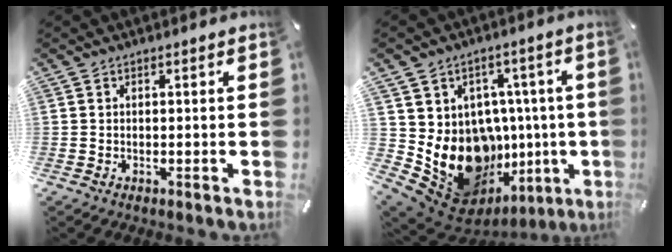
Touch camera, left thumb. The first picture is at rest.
{"total": 18.8, "force": [-3.6, 14.7, 11.1], "torque": [-0.193, -0.014, -0.025]}